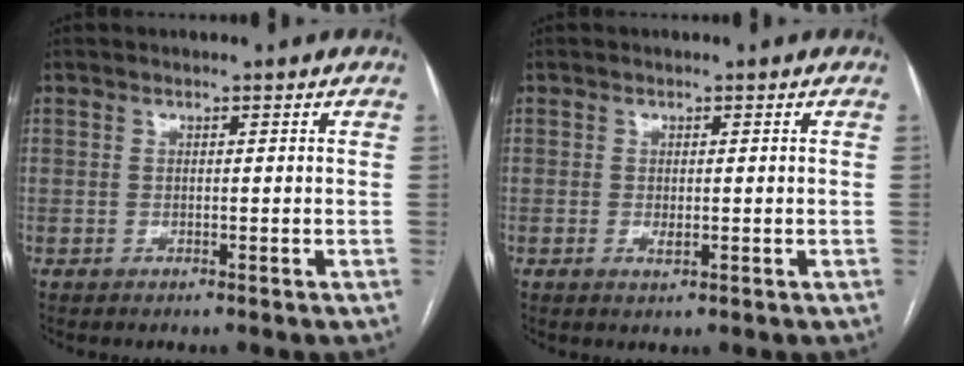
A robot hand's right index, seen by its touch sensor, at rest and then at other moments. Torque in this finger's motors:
{"motor_torque": [-0.20, 0.10, -0.08, -0.06]}